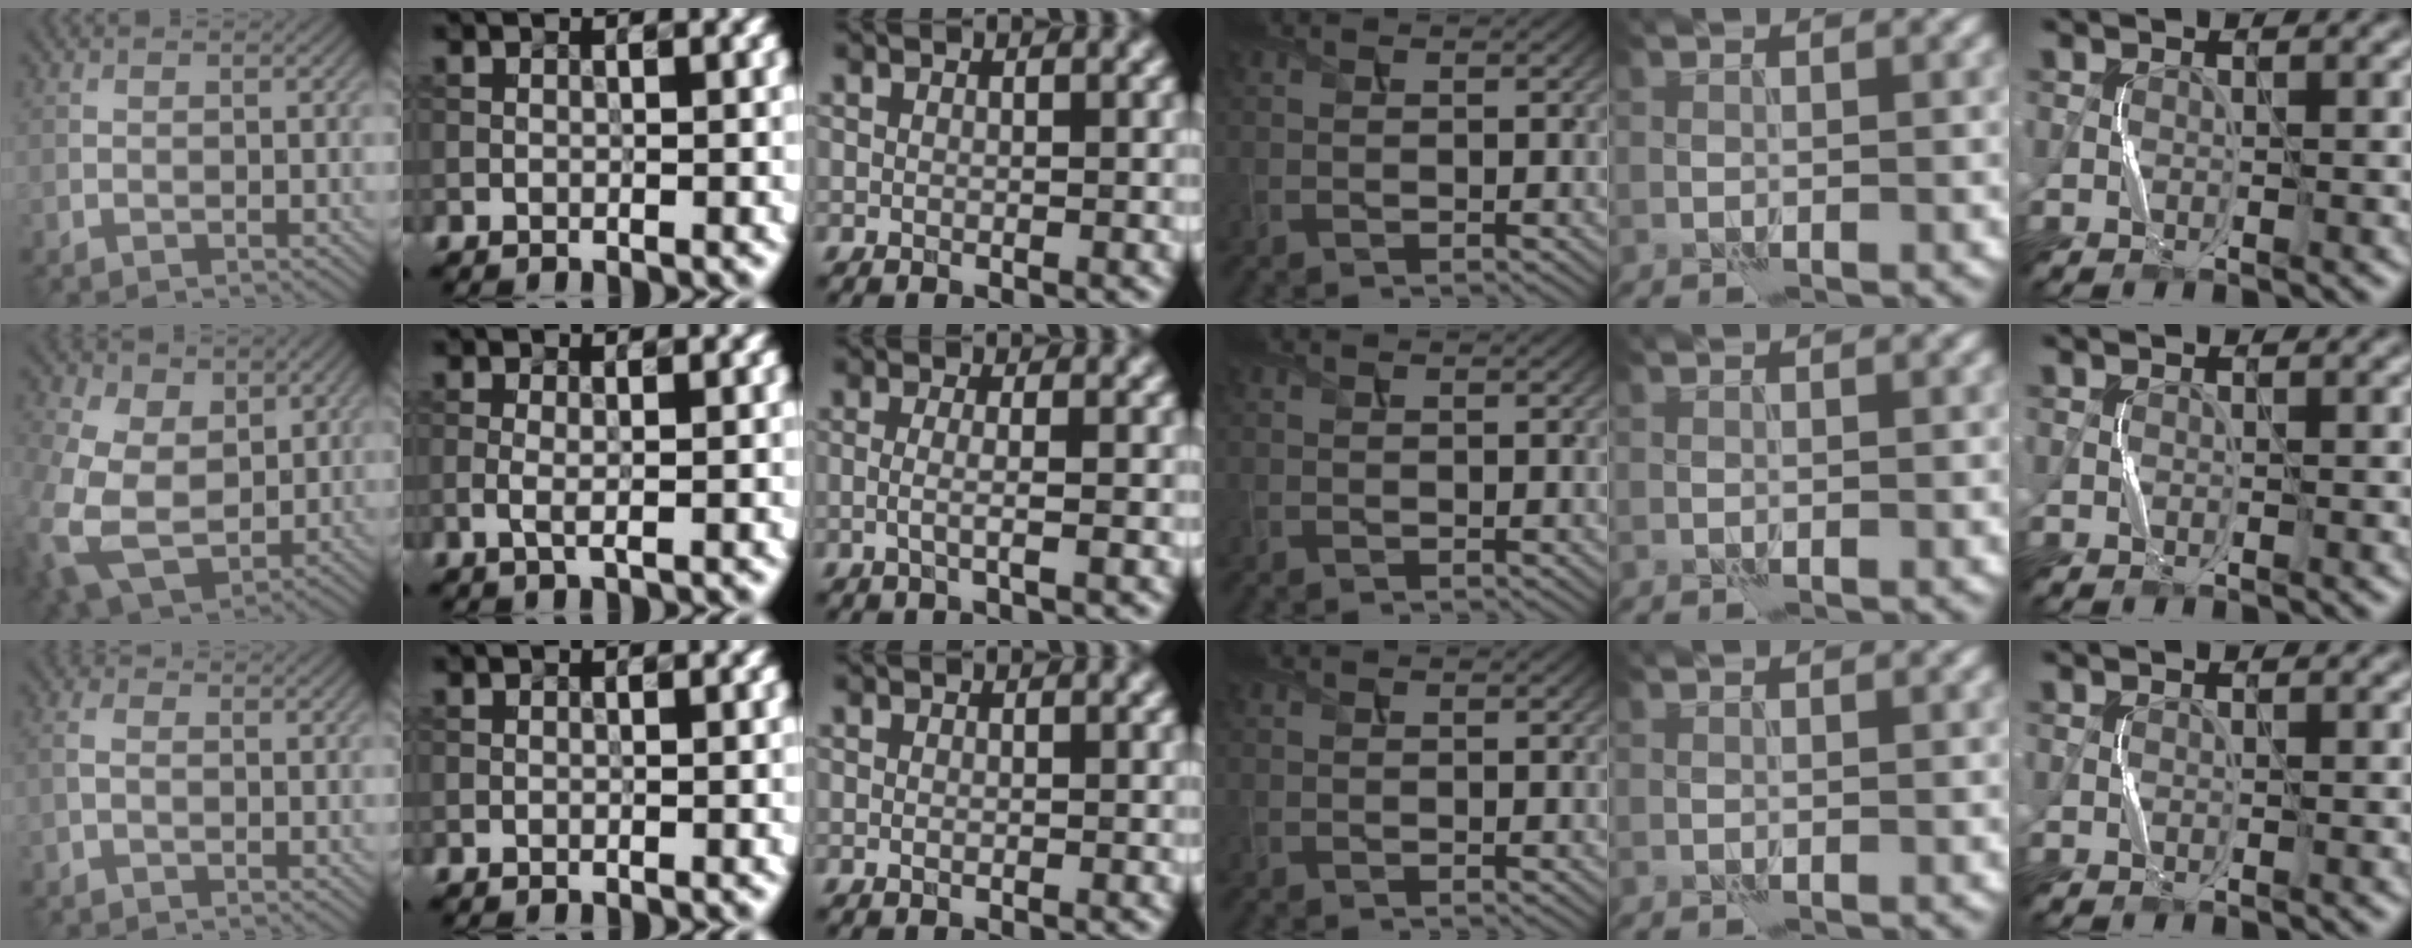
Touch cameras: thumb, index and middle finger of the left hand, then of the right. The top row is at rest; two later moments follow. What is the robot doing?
{"motion": "squeeze", "object": "sponge"}